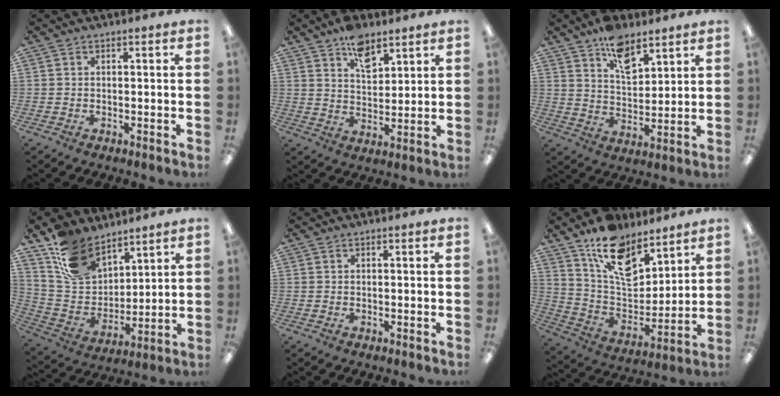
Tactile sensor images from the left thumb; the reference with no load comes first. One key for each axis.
{"total": 8.2, "fx": 5.6, "fy": 4.3, "fz": 4.1, "tx": -0.057, "ty": -0.029, "tz": 0.098}
{"total": 9.7, "fx": 6.8, "fy": 4.9, "fz": 4.9, "tx": -0.067, "ty": -0.037, "tz": 0.119}
{"total": 14.4, "fx": 10.3, "fy": 8.4, "fz": 5.5, "tx": -0.118, "ty": -0.048, "tz": 0.203}
{"total": 0.0}
{"total": 15.6, "fx": 10.8, "fy": 8.2, "fz": 7.6, "tx": -0.136, "ty": -0.062, "tz": 0.201}